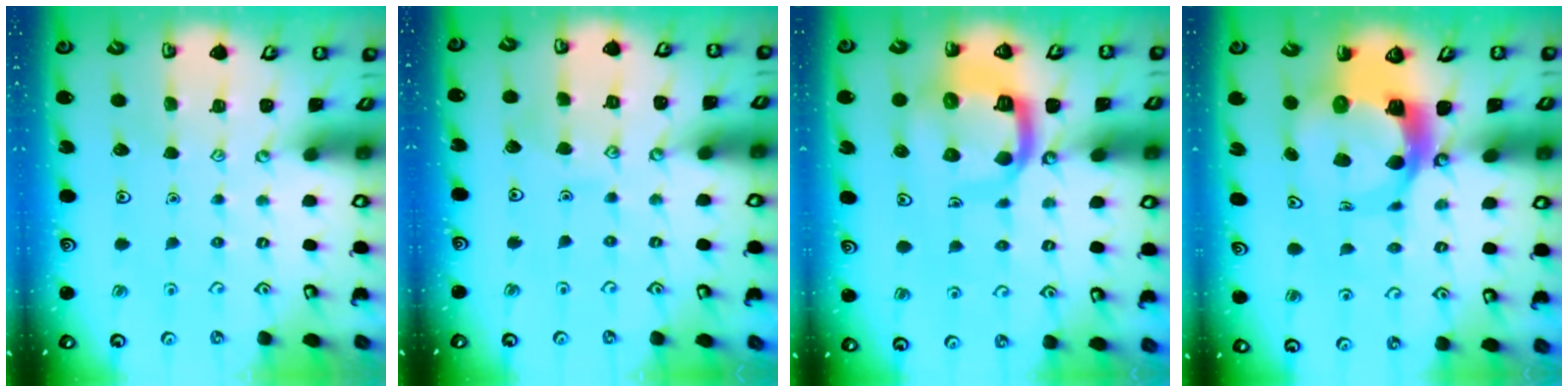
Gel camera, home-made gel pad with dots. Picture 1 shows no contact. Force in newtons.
{"total": 5.2, "press": 5.1, "slide": 0.3}
{"total": 11.9, "press": 11.8, "slide": 1.2}
{"total": 8.8, "press": 8.7, "slide": 1.1}